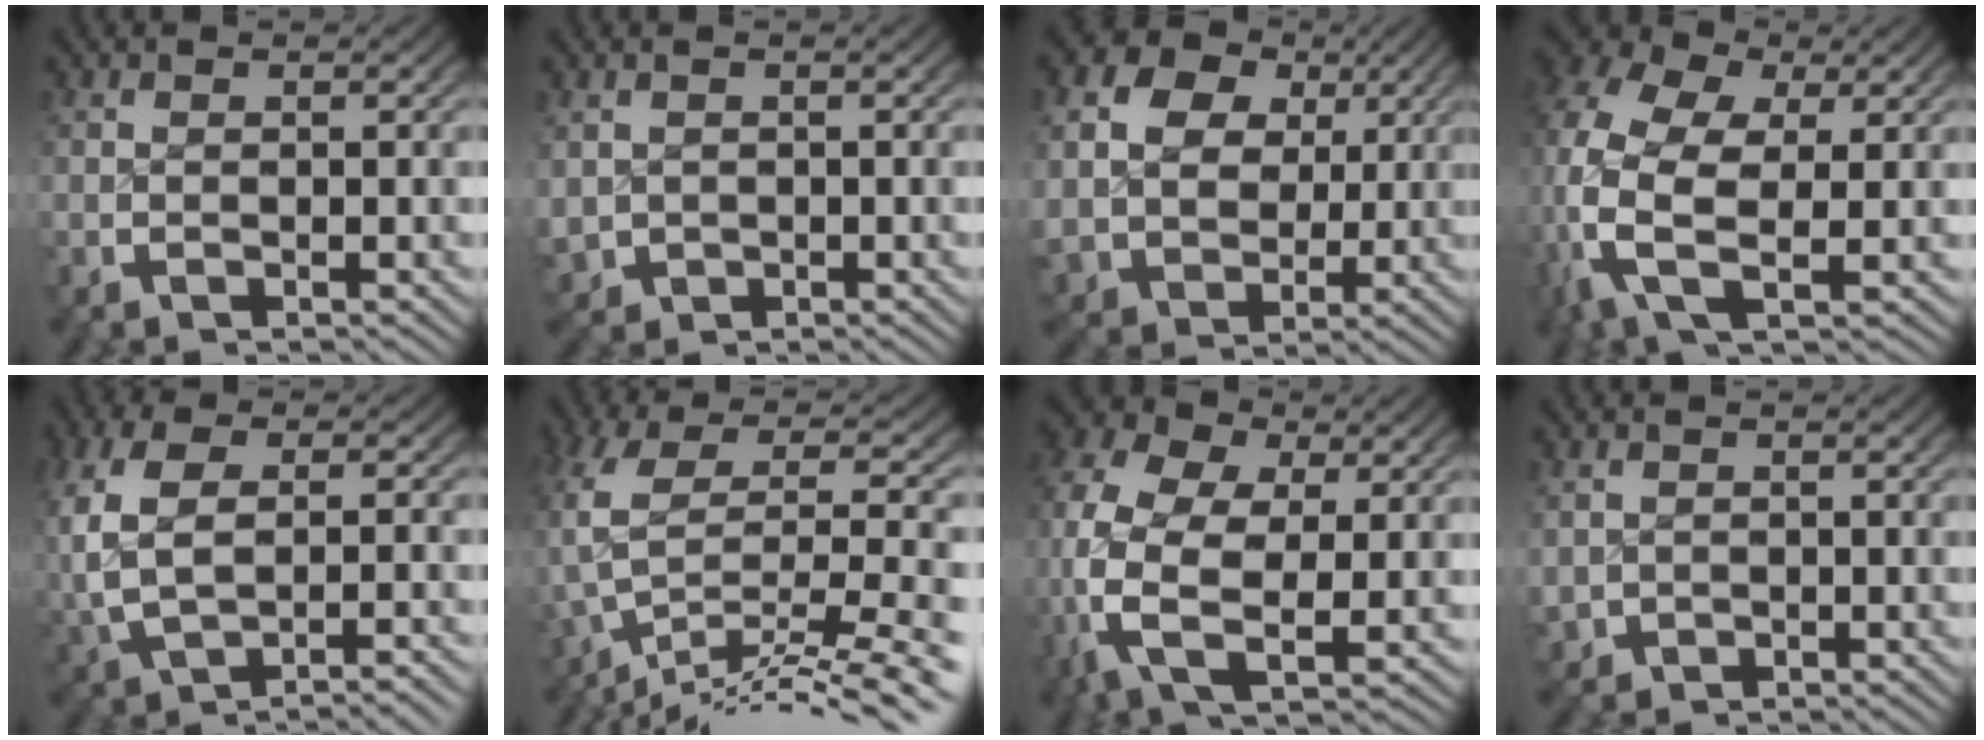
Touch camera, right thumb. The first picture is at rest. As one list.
[{"total": 2.4, "force": [-0.3, 2.3, 0.6], "torque": [-0.024, -0.020, 0.008]}, {"total": 11.1, "force": [2.2, 9.3, 5.6], "torque": [-0.141, -0.034, 0.049]}, {"total": 11.5, "force": [1.1, 7.7, 8.4], "torque": [-0.202, -0.035, 0.017]}, {"total": 6.5, "force": [-0.5, 3.8, 5.2], "torque": [-0.138, -0.007, 0.004]}, {"total": 11.2, "force": [-5.5, 5.0, 8.4], "torque": [-0.179, -0.034, -0.057]}, {"total": 12.1, "force": [0.0, 8.4, 8.7], "torque": [-0.213, -0.045, 0.005]}, {"total": 1.6, "force": [-0.1, 1.6, 0.3], "torque": [-0.011, -0.012, 0.009]}]